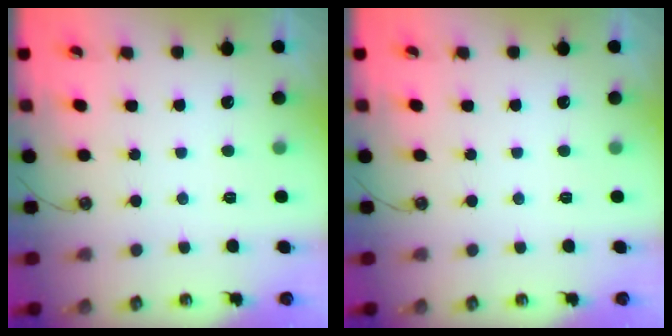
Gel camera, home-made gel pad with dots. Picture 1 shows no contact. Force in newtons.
{"total": 0.0}